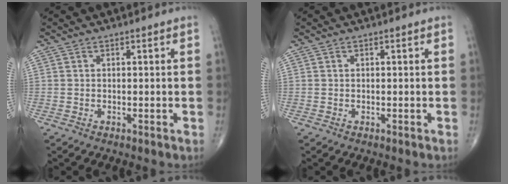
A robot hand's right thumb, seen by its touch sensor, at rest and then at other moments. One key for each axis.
{"total": 0.0}